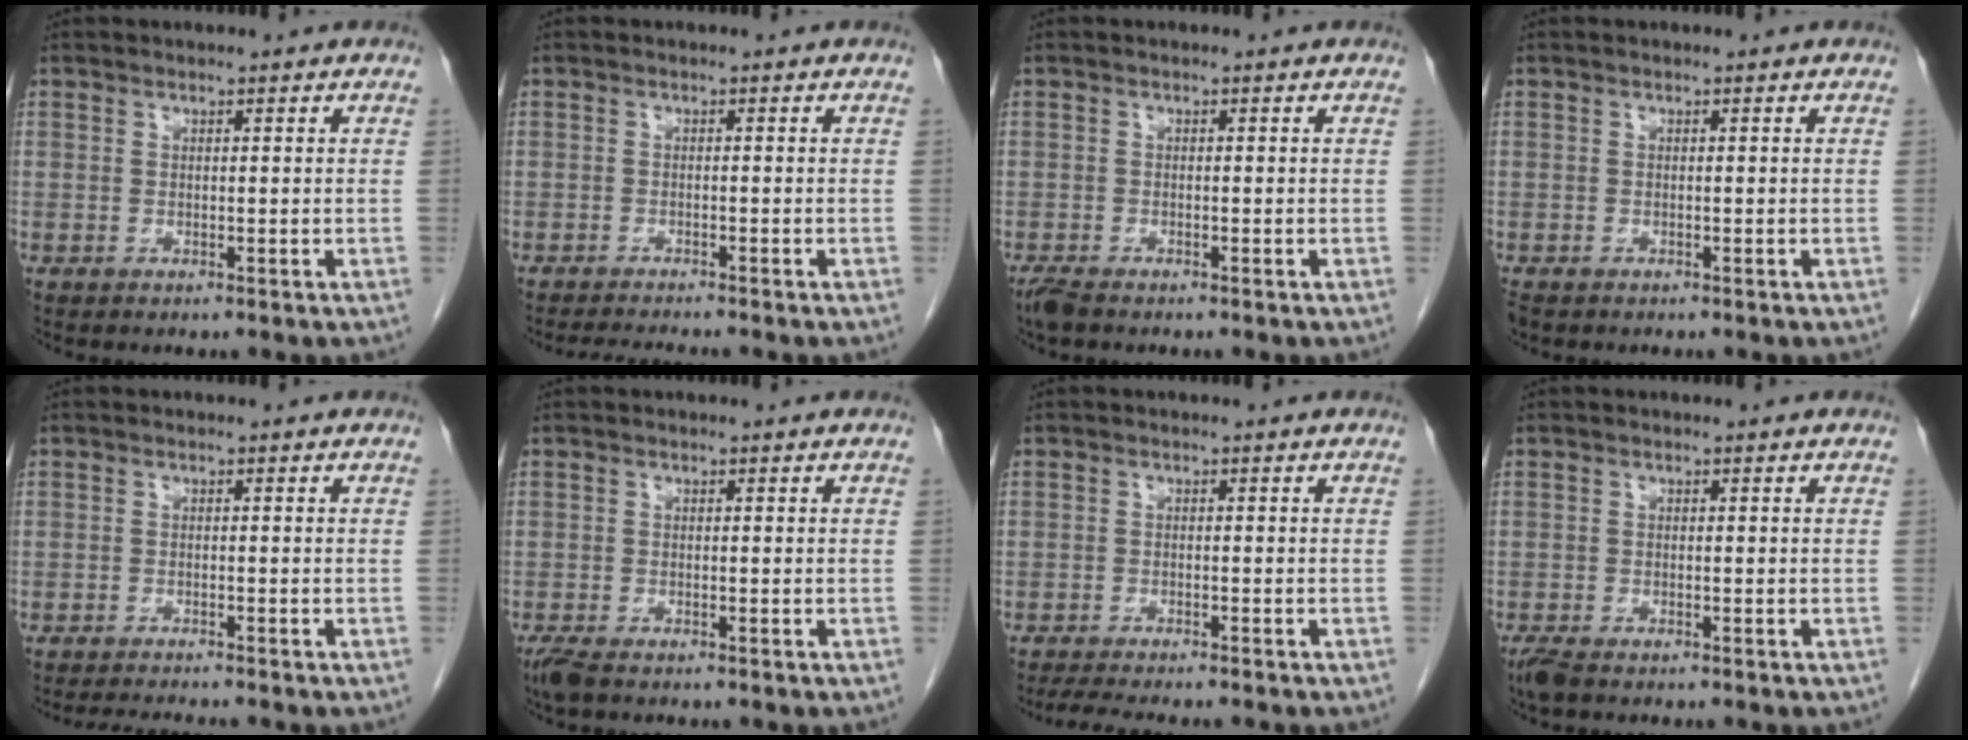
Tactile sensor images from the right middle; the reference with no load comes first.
{"total": 3.8, "force": [-3.5, -0.5, 1.3], "torque": [-0.020, -0.015, -0.056]}
{"total": 2.3, "force": [-1.9, 0.6, 1.2], "torque": [-0.031, -0.008, -0.035]}
{"total": 1.6, "force": [-1.2, 0.8, 0.6], "torque": [-0.016, -0.004, -0.019]}
{"total": 3.9, "force": [-3.6, -0.3, 1.4], "torque": [-0.020, -0.014, -0.056]}
{"total": 2.9, "force": [-2.2, 0.9, 1.7], "torque": [-0.042, -0.010, -0.039]}
{"total": 6.7, "force": [-5.8, 0.7, 3.2], "torque": [-0.046, -0.012, -0.088]}
{"total": 2.7, "force": [-2.1, 0.8, 1.5], "torque": [-0.037, -0.009, -0.038]}